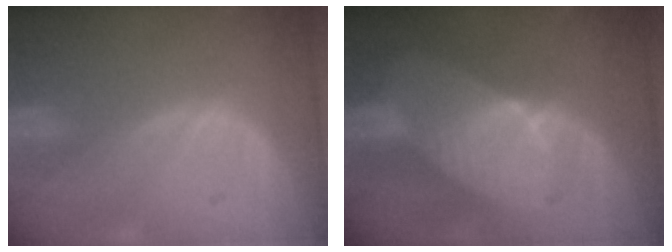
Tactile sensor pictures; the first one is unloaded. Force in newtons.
{"total": 7.3, "press": 7.2, "slide": 1.3}